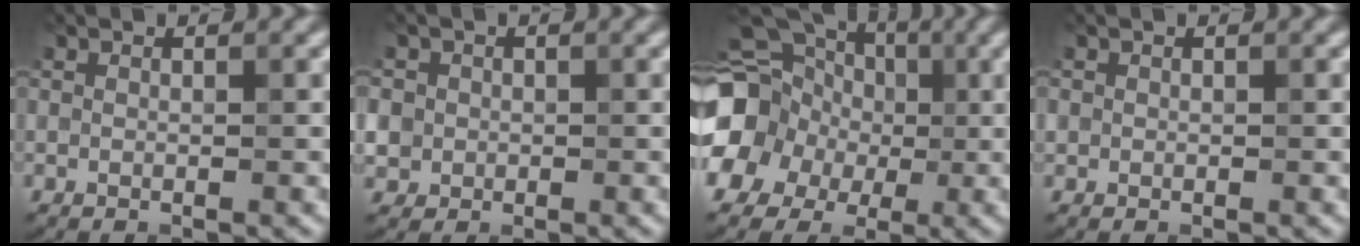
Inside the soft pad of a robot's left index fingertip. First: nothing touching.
{"total": 3.5, "force": [-0.1, 3.4, 0.9], "torque": [-0.009, 0.017, -0.017]}
{"total": 17.2, "force": [-2.5, 15.8, 6.4], "torque": [-0.160, -0.006, -0.080]}
{"total": 0.5, "force": [0.0, 0.5, 0.0], "torque": [0.007, -0.001, -0.001]}